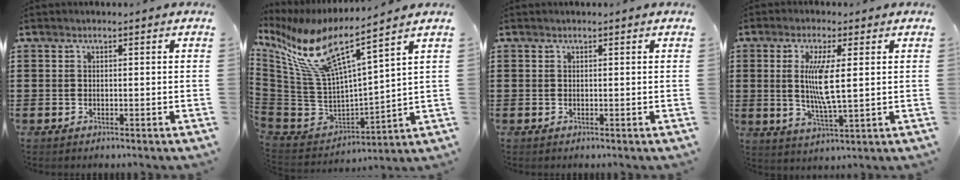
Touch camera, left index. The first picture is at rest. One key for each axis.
{"total": 10.9, "fx": 6.9, "fy": 1.7, "fz": 8.2, "tx": -0.212, "ty": -0.065, "tz": 0.109}
{"total": 0.0}
{"total": 6.9, "fx": 1.2, "fy": 1.4, "fz": 6.6, "tx": -0.136, "ty": -0.003, "tz": 0.016}